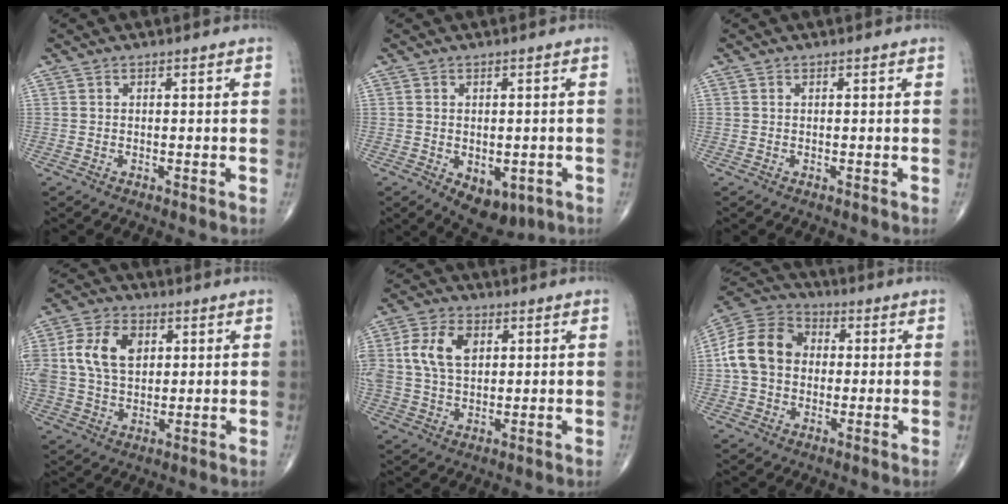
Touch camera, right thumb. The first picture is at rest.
{"total": 7.7, "force": [-2.8, 4.7, 5.4], "torque": [-0.052, 0.001, -0.025]}
{"total": 0.0}
{"total": 13.0, "force": [3.0, 8.9, 9.0], "torque": [-0.175, 0.005, 0.055]}
{"total": 10.4, "force": [2.4, 6.8, 7.5], "torque": [-0.144, 0.006, 0.045]}
{"total": 13.1, "force": [0.5, 10.4, 7.9], "torque": [-0.137, 0.033, 0.000]}